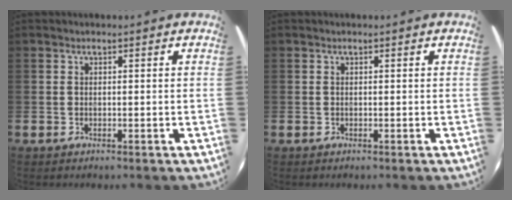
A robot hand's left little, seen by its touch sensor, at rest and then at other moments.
{"total": 0.0}